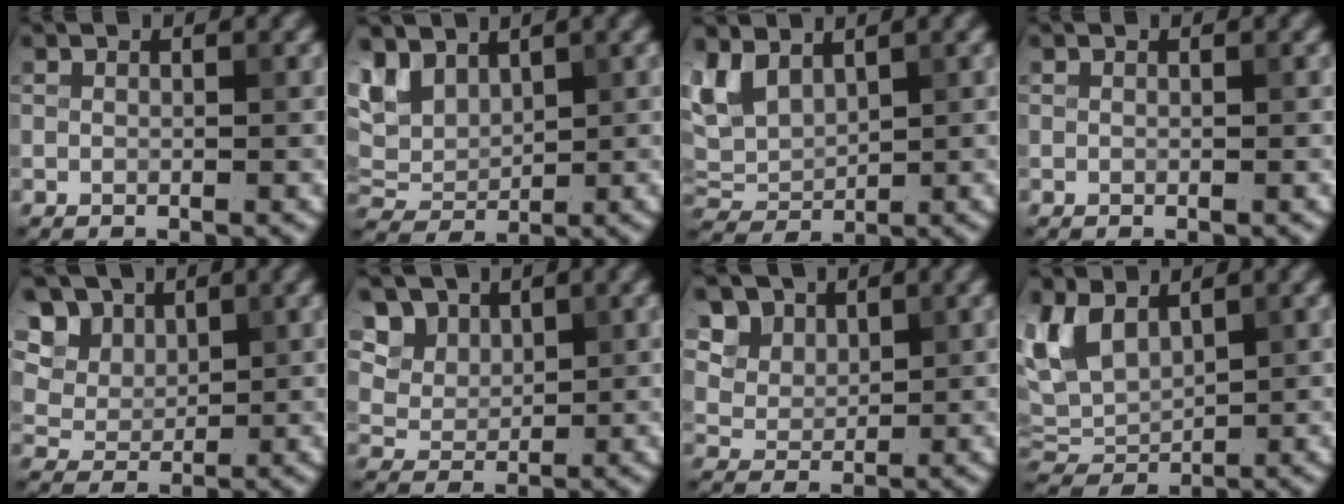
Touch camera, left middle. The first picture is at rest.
{"total": 4.7, "force": [2.9, 2.8, 2.4], "torque": [-0.061, 0.004, 0.053]}
{"total": 4.2, "force": [2.3, 2.5, 2.4], "torque": [-0.059, 0.004, 0.048]}
{"total": 0.0}
{"total": 8.4, "force": [4.7, 5.8, 3.7], "torque": [-0.096, 0.011, 0.079]}
{"total": 6.5, "force": [3.9, 4.5, 2.6], "torque": [-0.072, -0.003, 0.076]}
{"total": 6.2, "force": [3.8, 4.2, 2.4], "torque": [-0.070, -0.003, 0.077]}
{"total": 5.0, "force": [2.3, 3.1, 3.2], "torque": [-0.078, 0.002, 0.046]}